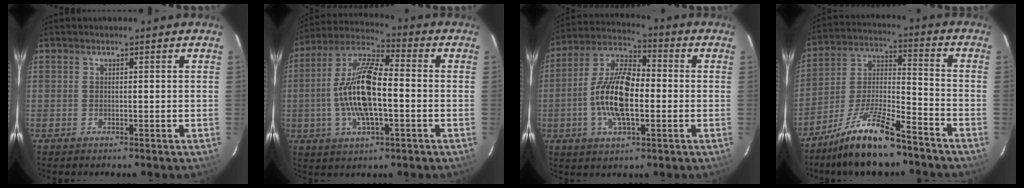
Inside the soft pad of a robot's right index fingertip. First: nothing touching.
{"total": 15.1, "force": [-2.2, 5.0, 14.0], "torque": [-0.281, 0.005, -0.048]}
{"total": 14.1, "force": [-2.2, 5.8, 12.6], "torque": [-0.256, 0.008, -0.048]}
{"total": 14.8, "force": [-11.3, 2.9, 9.1], "torque": [-0.186, 0.003, -0.207]}